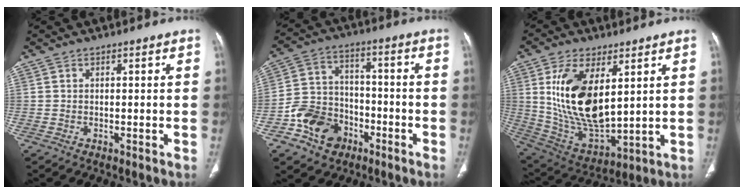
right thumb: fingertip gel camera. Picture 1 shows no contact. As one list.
[{"total": 12.0, "force": [-6.0, 9.1, 4.8], "torque": [-0.058, 0.050, -0.104]}, {"total": 18.3, "force": [4.9, 9.1, 15.1], "torque": [-0.271, -0.027, 0.112]}]